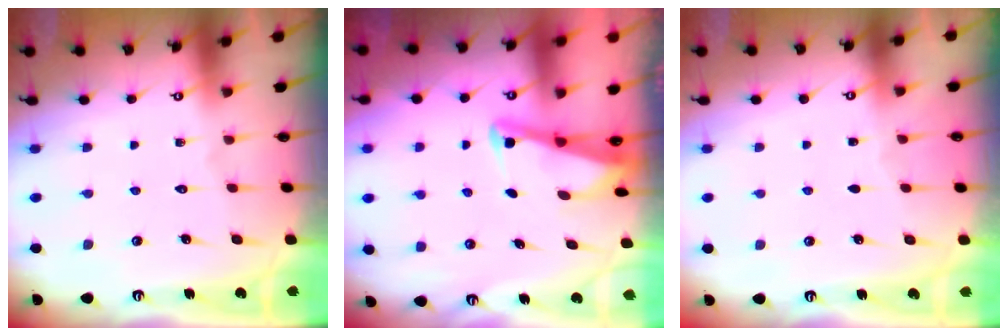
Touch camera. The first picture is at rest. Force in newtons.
{"total": 2.9, "press": 2.8, "slide": 0.3}
{"total": 2.3, "press": 2.2, "slide": 0.2}